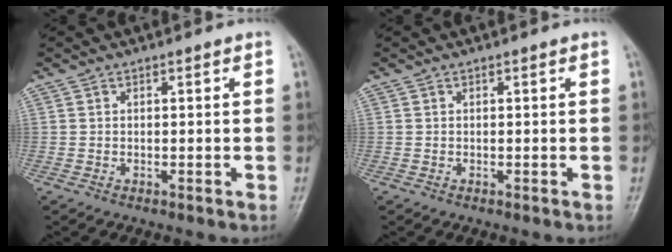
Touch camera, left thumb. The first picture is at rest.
{"total": 0.0}